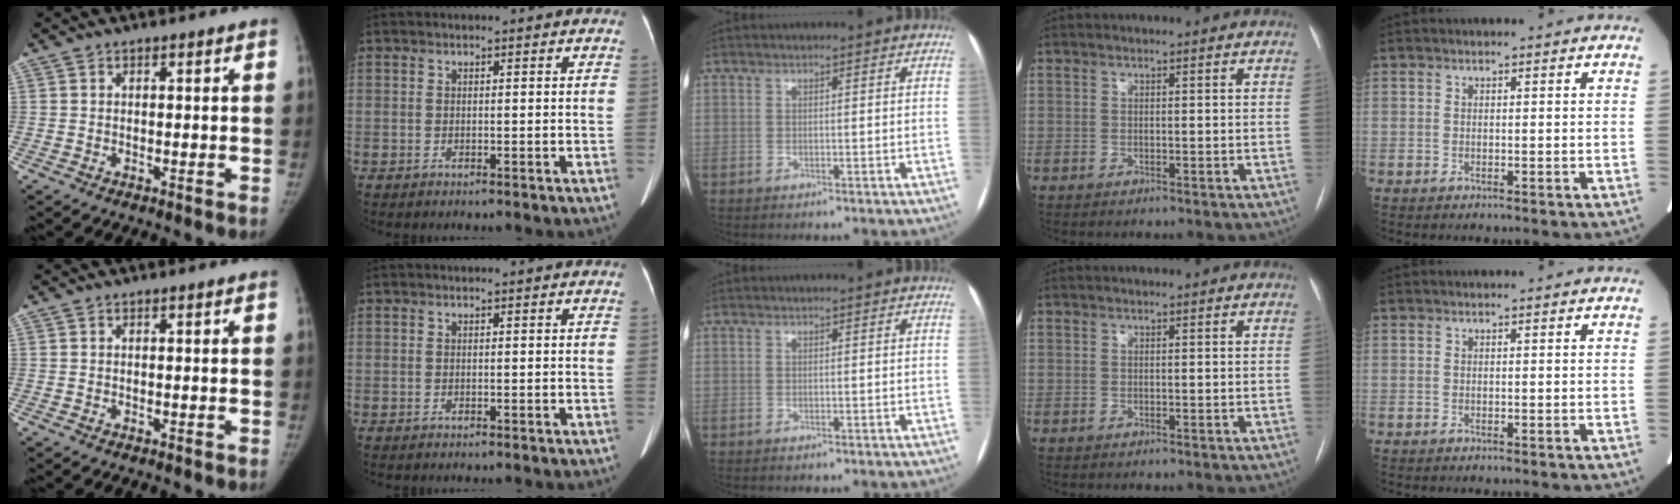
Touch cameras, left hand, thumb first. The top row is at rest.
{}